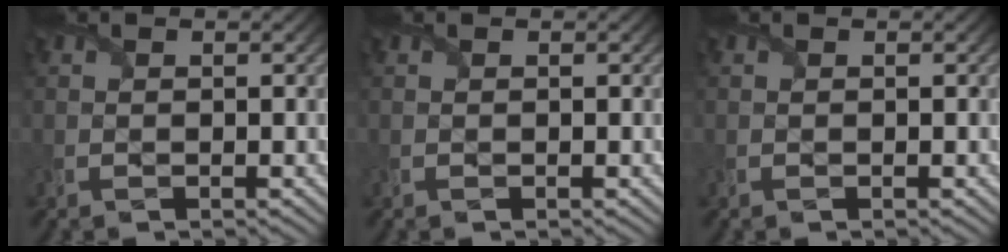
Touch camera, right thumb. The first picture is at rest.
{"total": 0.0}
{"total": 0.0}